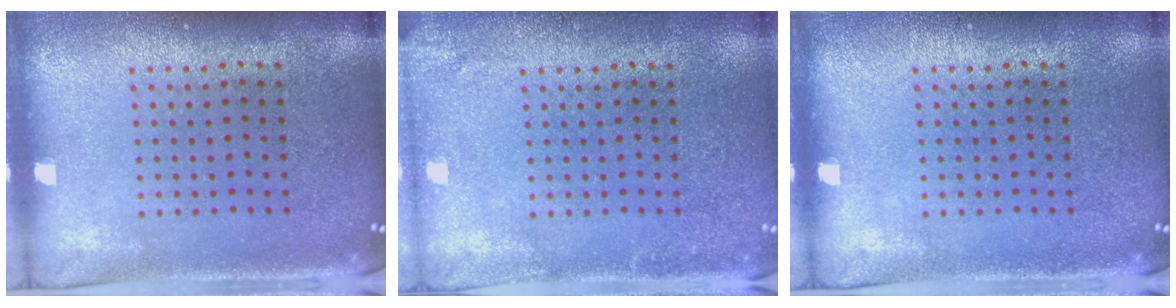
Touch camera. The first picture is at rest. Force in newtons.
{"total": 1.6, "press": 1.6, "slide": 0.2}
{"total": 0.0}